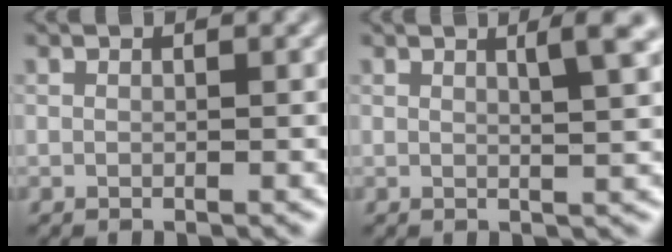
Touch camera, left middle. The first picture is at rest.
{"total": 3.3, "force": [1.5, 0.7, 2.8], "torque": [-0.027, 0.002, 0.021]}